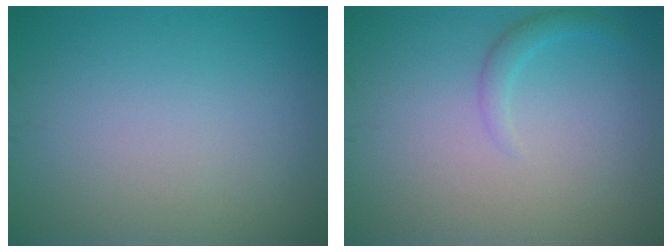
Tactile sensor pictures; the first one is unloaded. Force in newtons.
{"total": 1.4, "press": 1.4, "slide": 0.1}